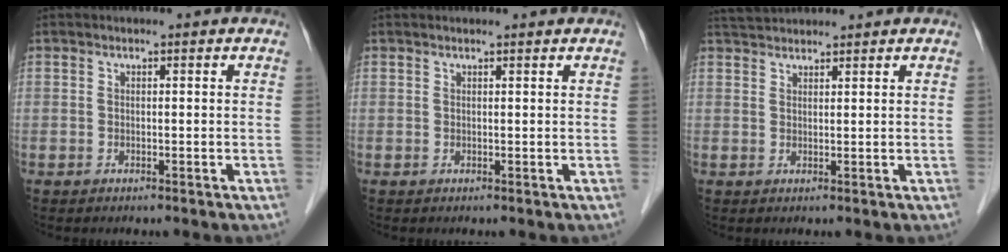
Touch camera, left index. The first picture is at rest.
{"total": 1.8, "force": [1.8, 0.0, 0.5], "torque": [-0.006, 0.011, 0.022]}
{"total": 3.7, "force": [3.6, 0.4, 0.7], "torque": [-0.017, 0.028, 0.068]}